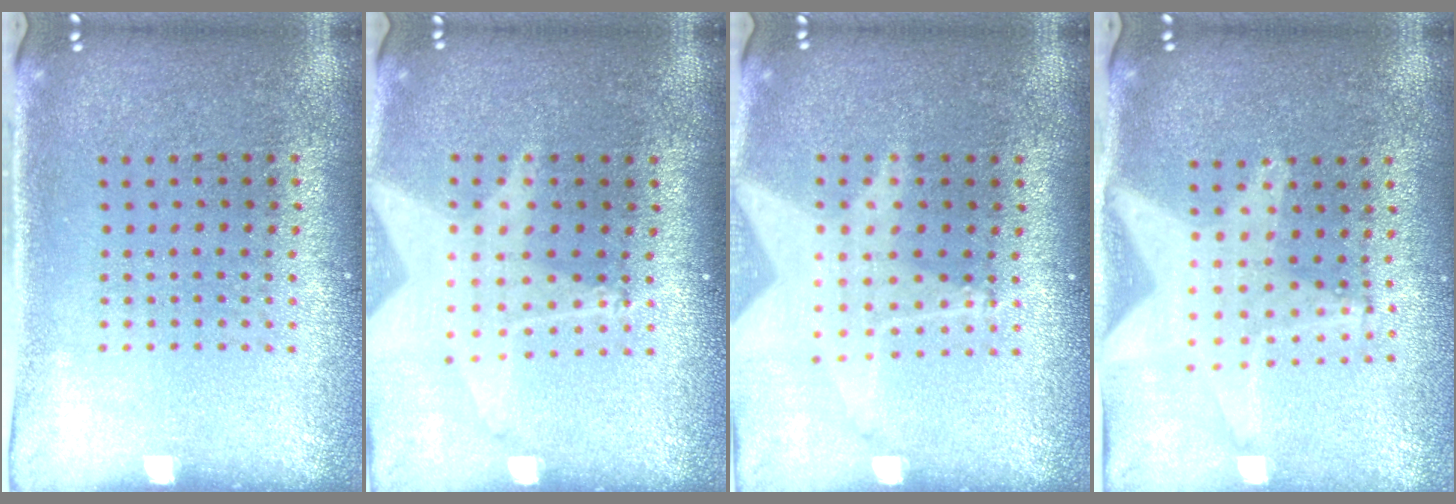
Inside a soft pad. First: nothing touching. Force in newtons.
{"total": 2.0, "press": 1.6, "slide": 1.2}
{"total": 1.8, "press": 1.5, "slide": 1.1}
{"total": 2.0, "press": 1.7, "slide": 1.1}